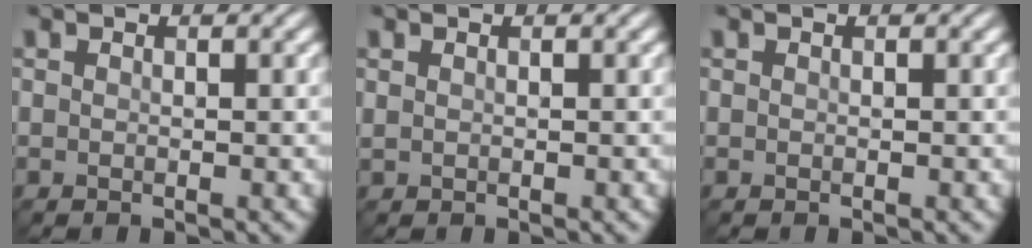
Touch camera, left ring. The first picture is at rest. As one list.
[{"total": 0.0}, {"total": 0.0}]